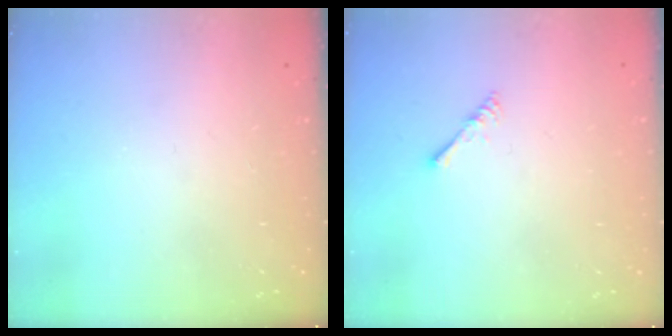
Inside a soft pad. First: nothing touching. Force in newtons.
{"total": 1.6, "press": 1.6, "slide": 0.4}